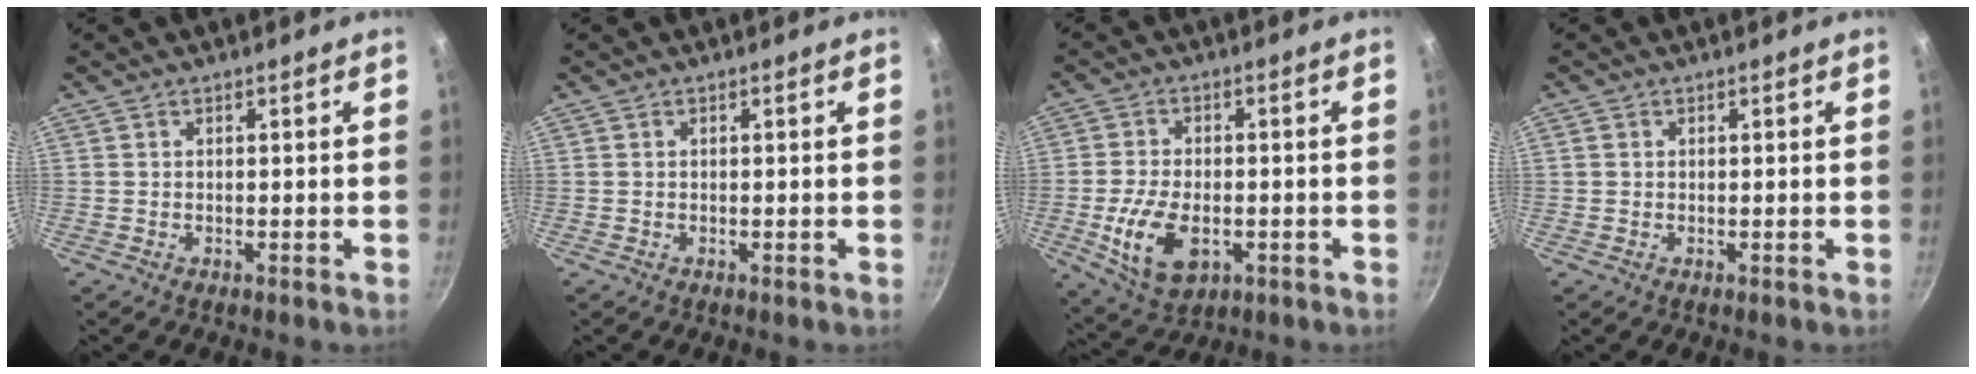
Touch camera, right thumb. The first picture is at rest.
{"total": 0.0}
{"total": 11.3, "force": [-2.8, 6.6, 8.6], "torque": [-0.157, 0.003, -0.041]}
{"total": 0.7, "force": [0.1, 0.6, 0.2], "torque": [-0.002, 0.003, 0.000]}